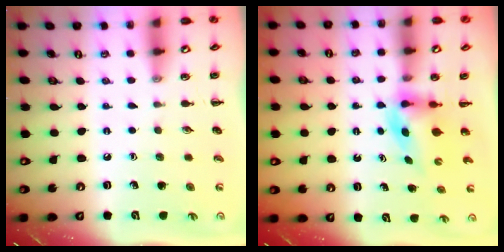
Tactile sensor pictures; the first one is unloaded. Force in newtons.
{"total": 3.6, "press": 3.5, "slide": 0.5}